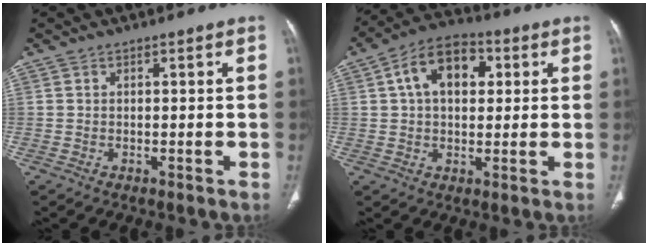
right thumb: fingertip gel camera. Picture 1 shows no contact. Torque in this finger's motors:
{"motor_torque": [-0.14, 2.00, 1.26, 0.29, 0.42]}